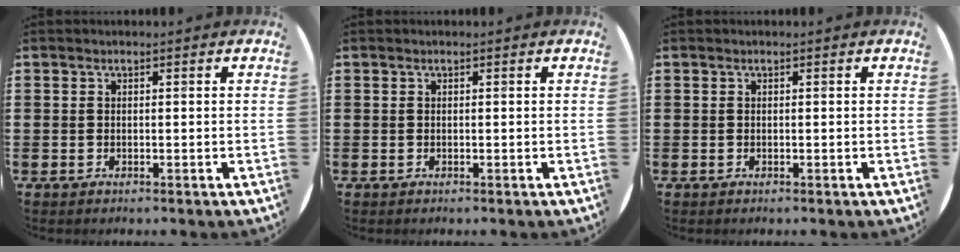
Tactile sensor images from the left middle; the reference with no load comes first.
{"total": 0.0}
{"total": 0.0}